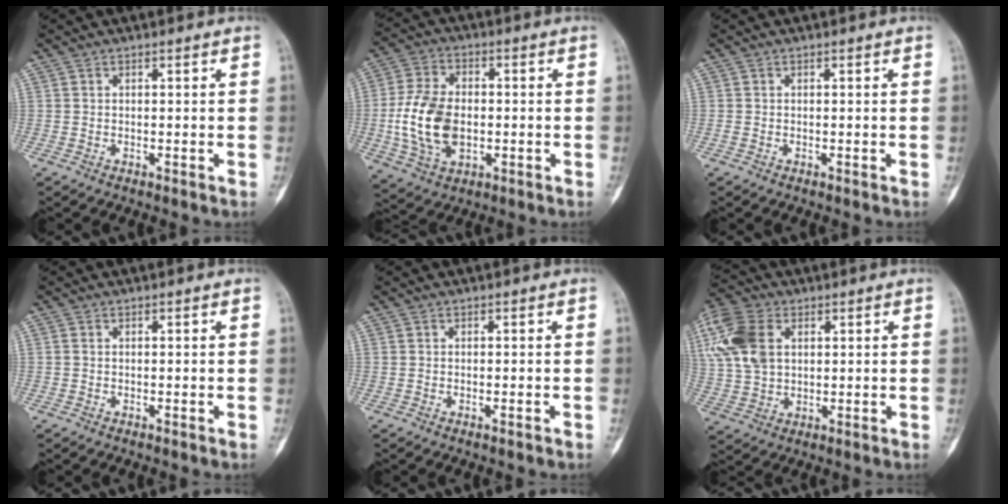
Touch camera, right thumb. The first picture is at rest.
{"total": 13.5, "force": [-1.3, 9.0, 10.0], "torque": [-0.191, 0.006, -0.021]}
{"total": 0.0}
{"total": 0.5, "force": [0.1, 0.4, -0.4], "torque": [0.004, -0.001, -0.003]}
{"total": 0.7, "force": [-0.4, 0.1, 0.5], "torque": [-0.006, -0.002, -0.005]}
{"total": 14.7, "force": [4.5, 10.3, 9.4], "torque": [-0.224, 0.006, 0.088]}